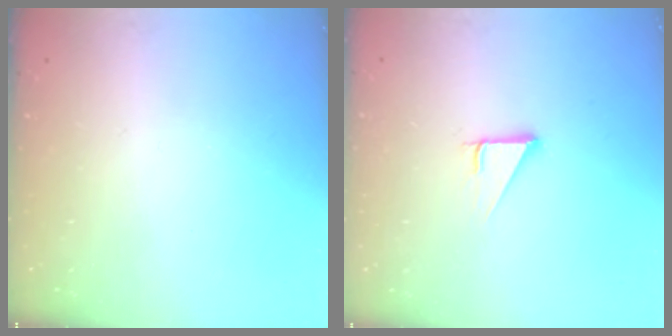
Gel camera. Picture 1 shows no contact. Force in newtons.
{"total": 2.7, "press": 2.7, "slide": 0.0}